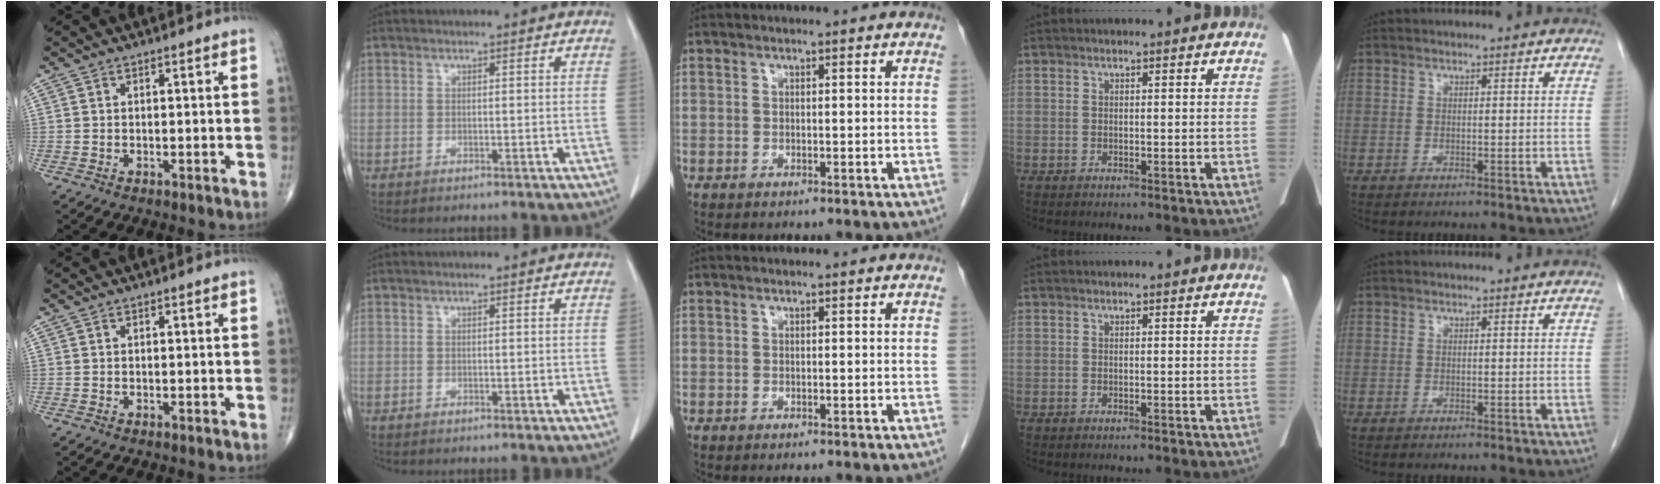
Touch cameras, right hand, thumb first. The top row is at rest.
{}